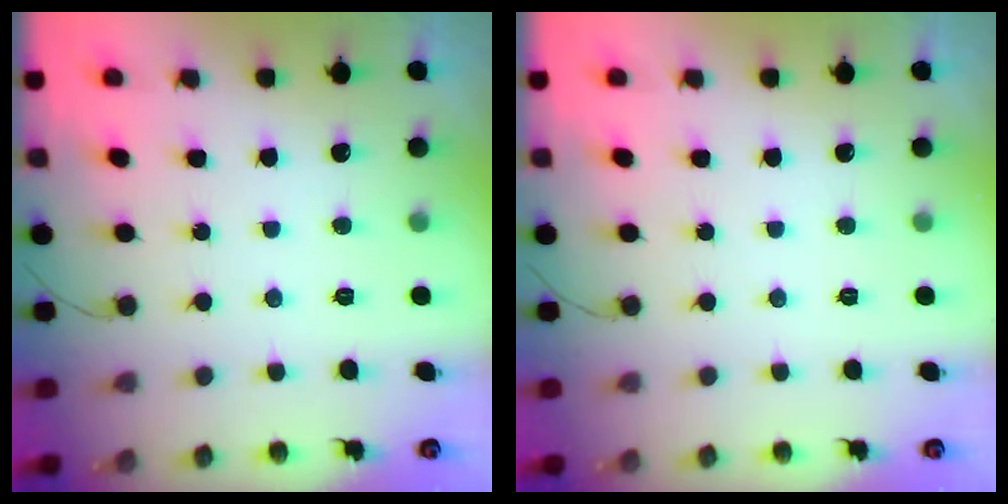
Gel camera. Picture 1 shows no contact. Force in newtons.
{"total": 0.0}